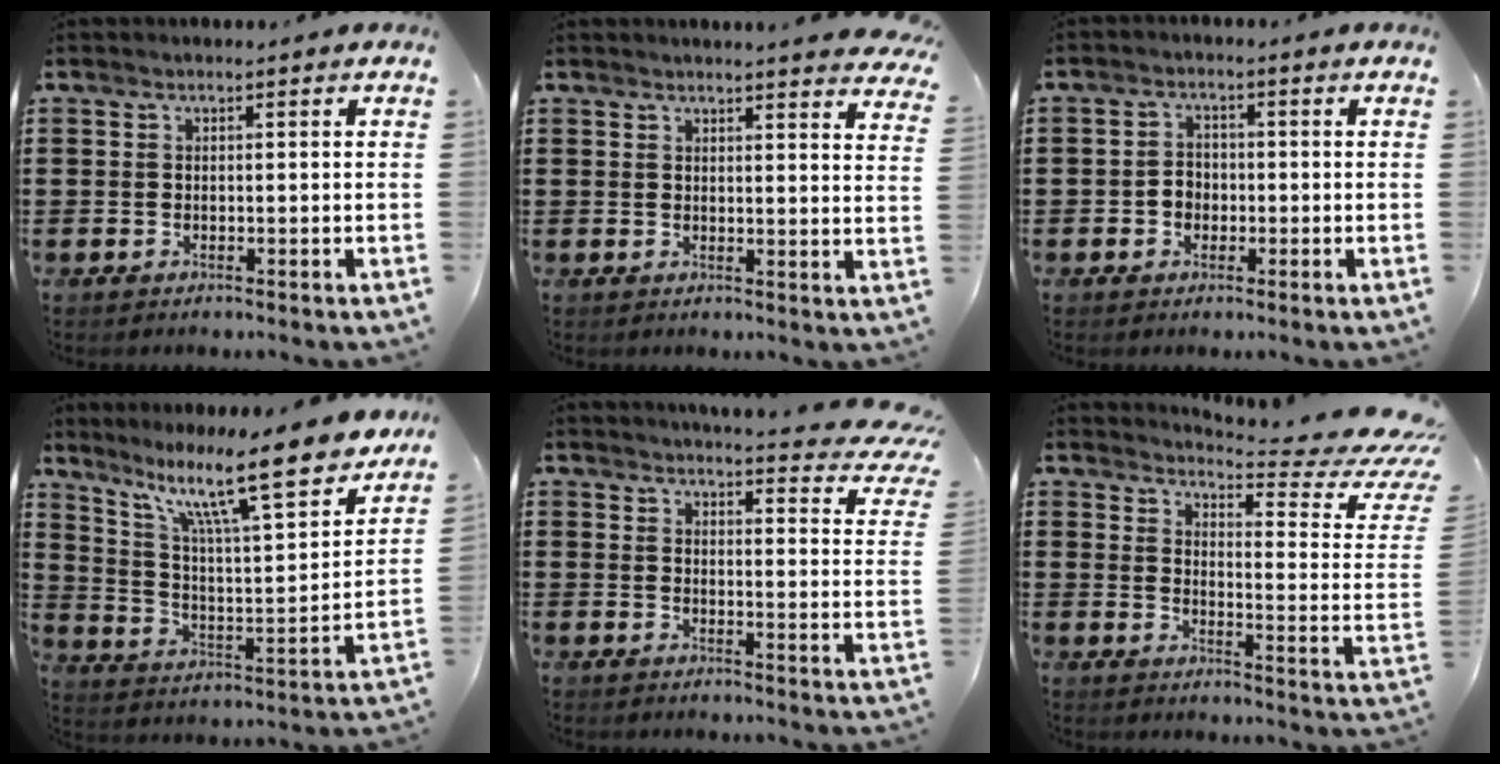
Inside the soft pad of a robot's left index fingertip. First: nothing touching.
{"total": 3.0, "force": [2.9, -0.6, 0.5], "torque": [-0.013, -0.015, 0.052]}
{"total": 2.5, "force": [-0.9, 2.1, 1.0], "torque": [-0.026, 0.005, -0.020]}
{"total": 14.2, "force": [10.5, 2.0, 9.4], "torque": [-0.190, -0.056, 0.171]}
{"total": 4.7, "force": [4.3, 0.0, 2.0], "torque": [-0.044, -0.034, 0.067]}
{"total": 6.0, "force": [5.1, 0.2, 3.2], "torque": [-0.055, -0.057, 0.080]}